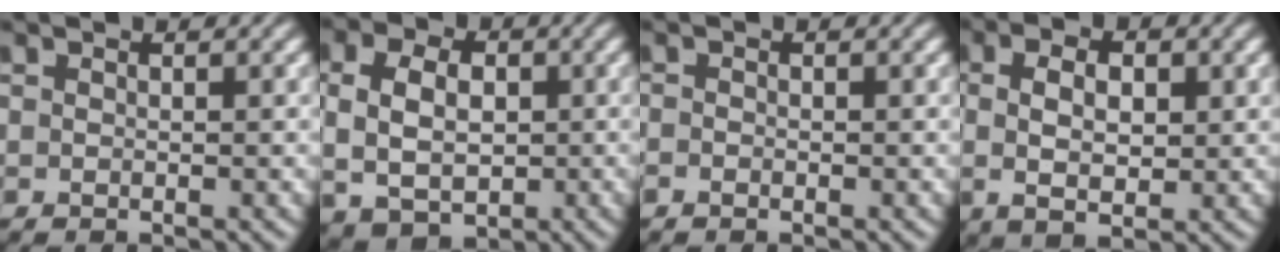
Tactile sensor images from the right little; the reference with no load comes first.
{"total": 6.8, "force": [-0.4, 5.3, 4.1], "torque": [-0.068, -0.020, 0.004]}
{"total": 0.9, "force": [-0.9, 0.1, -0.1], "torque": [0.004, -0.008, -0.014]}
{"total": 4.1, "force": [0.2, 2.1, 3.5], "torque": [-0.048, -0.005, 0.012]}